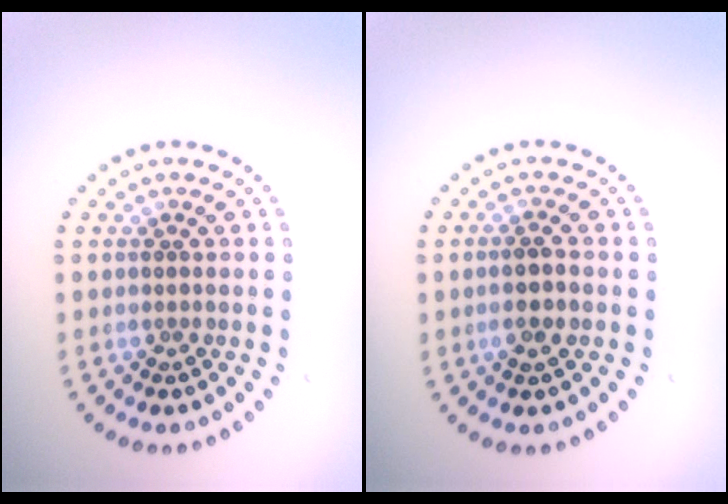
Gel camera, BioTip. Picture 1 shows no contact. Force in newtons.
{"total": 1.9, "press": 1.7, "slide": 0.7}